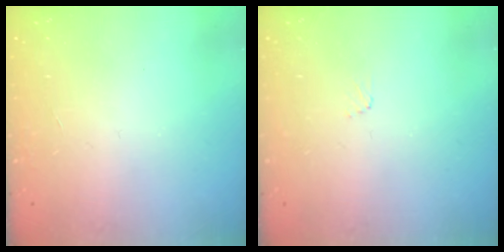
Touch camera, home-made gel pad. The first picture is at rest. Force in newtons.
{"total": 3.5, "press": 3.5, "slide": 0.4}